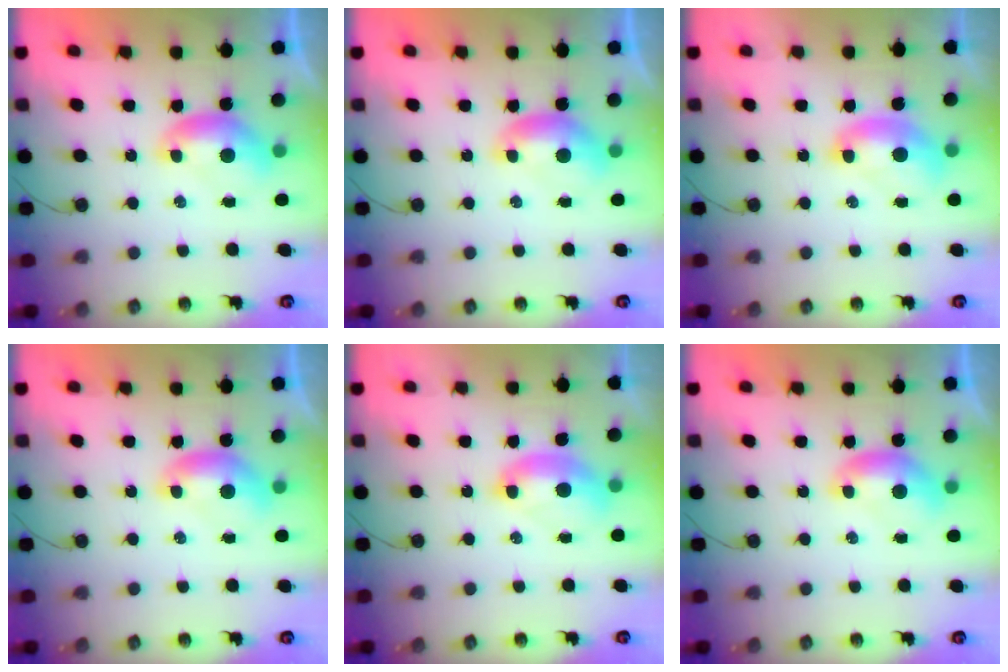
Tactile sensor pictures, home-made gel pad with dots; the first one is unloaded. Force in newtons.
{"total": 0.0}
{"total": 2.2, "press": 2.2, "slide": 0.3}
{"total": 0.0}
{"total": 2.5, "press": 2.4, "slide": 0.6}
{"total": 0.0}